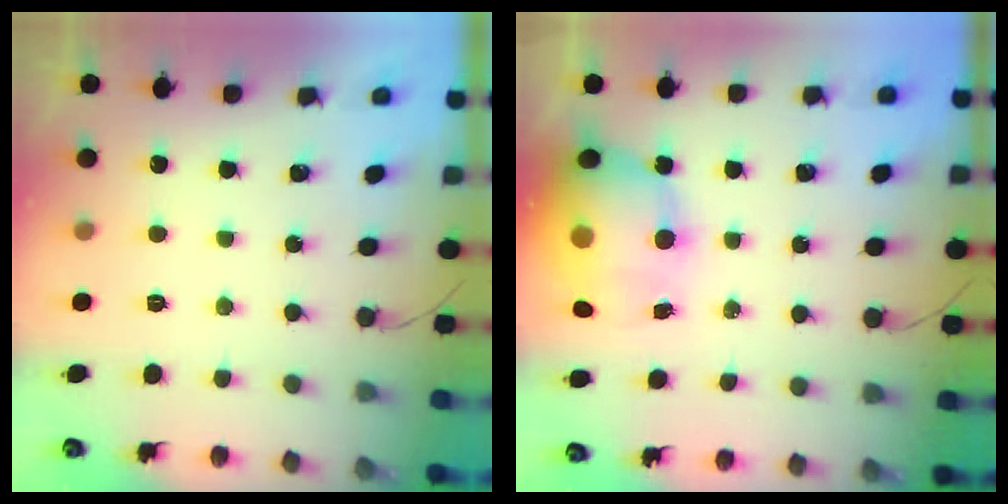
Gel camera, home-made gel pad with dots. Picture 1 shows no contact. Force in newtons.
{"total": 16.0, "press": 15.5, "slide": 3.9}